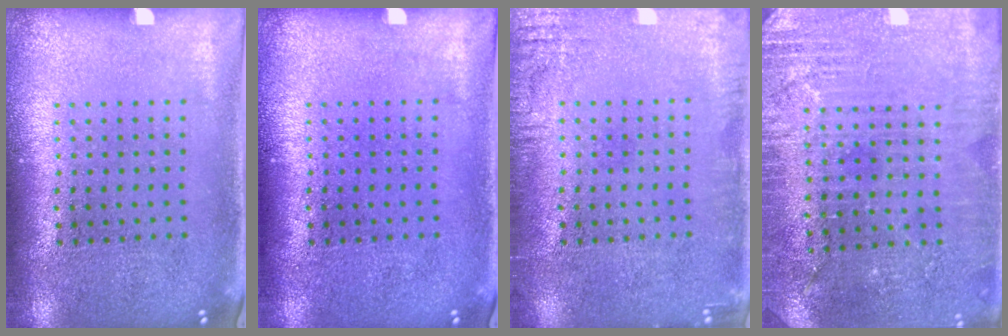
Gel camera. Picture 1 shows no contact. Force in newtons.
{"total": 0.0}
{"total": 2.0, "press": 2.0, "slide": 0.2}
{"total": 2.8, "press": 2.8, "slide": 0.4}